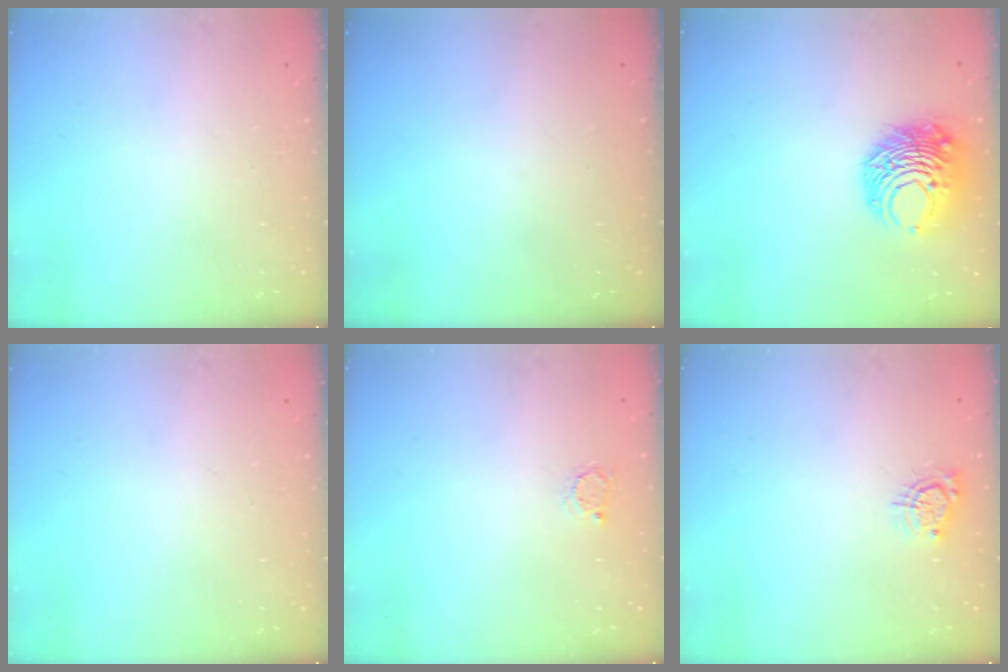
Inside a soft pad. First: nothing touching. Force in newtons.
{"total": 0.0}
{"total": 10.4, "press": 10.4, "slide": 0.6}
{"total": 0.0}
{"total": 2.0, "press": 2.0, "slide": 0.4}
{"total": 4.9, "press": 4.9, "slide": 0.4}